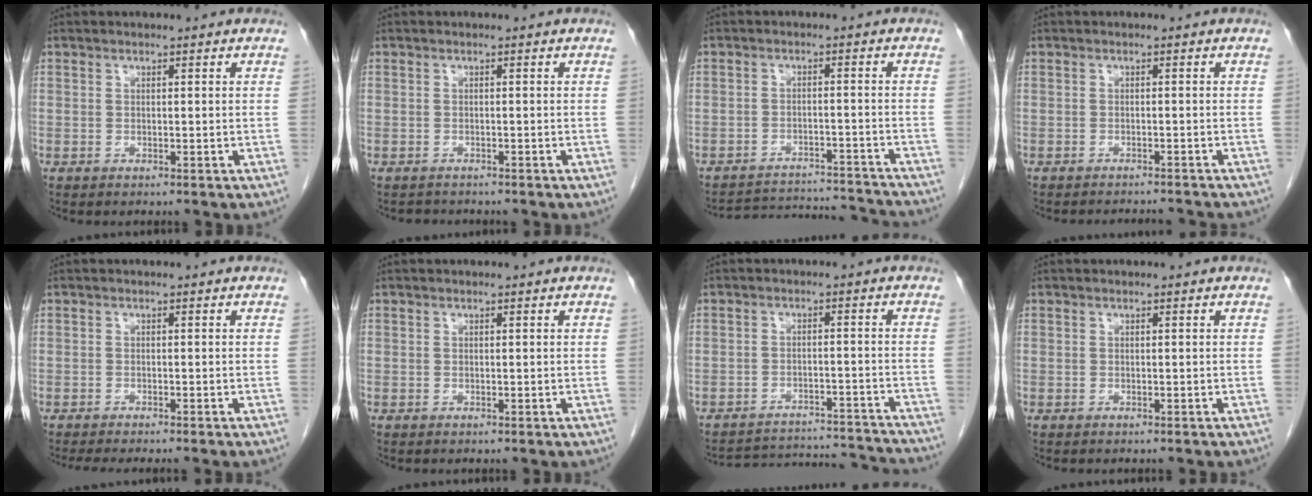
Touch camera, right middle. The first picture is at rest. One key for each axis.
{"total": 2.0, "fx": -1.9, "fy": 0.6, "fz": 0.1, "tx": -0.005, "ty": -0.005, "tz": -0.026}
{"total": 11.4, "fx": -11.4, "fy": 0.8, "fz": 0.9, "tx": -0.014, "ty": 0.014, "tz": -0.149}
{"total": 5.3, "fx": -5.2, "fy": 0.2, "fz": 0.9, "tx": -0.007, "ty": -0.002, "tz": -0.064}
{"total": 6.0, "fx": -5.2, "fy": -0.1, "fz": 2.9, "tx": -0.024, "ty": -0.014, "tz": -0.079}
{"total": 0.0}
{"total": 16.1, "fx": -16.0, "fy": 1.0, "fz": 2.2, "tx": -0.040, "ty": 0.010, "tz": -0.203}
{"total": 1.4, "fx": -1.3, "fy": 0.0, "fz": 0.5, "tx": -0.011, "ty": 0.000, "tz": -0.018}